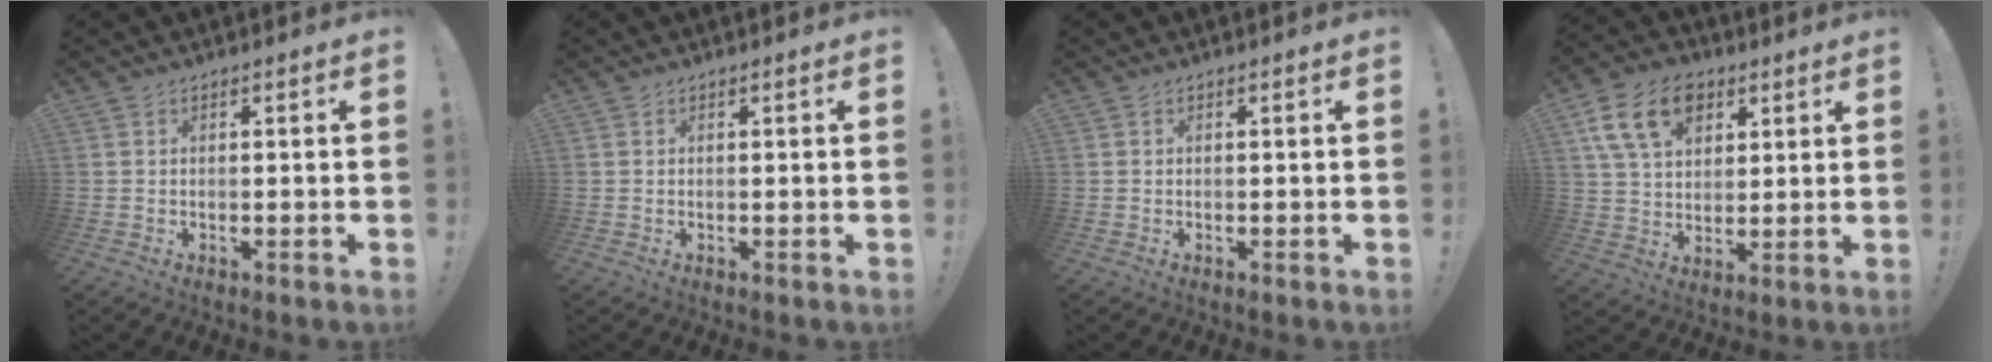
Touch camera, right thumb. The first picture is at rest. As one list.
[{"total": 0.0}, {"total": 0.0}, {"total": 16.1, "force": [7.3, 11.3, 8.8], "torque": [-0.145, -0.021, 0.142]}]